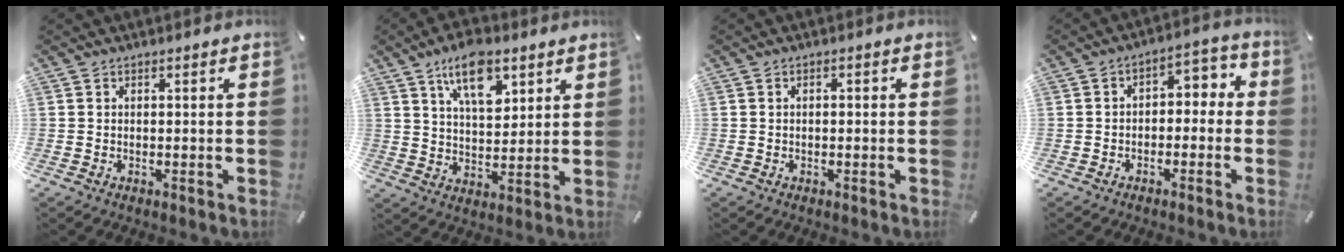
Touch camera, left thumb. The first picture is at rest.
{"total": 11.7, "force": [6.6, 6.0, 7.6], "torque": [-0.116, -0.022, 0.115]}
{"total": 0.8, "force": [-0.2, 0.4, 0.6], "torque": [-0.011, 0.001, -0.005]}
{"total": 4.1, "force": [-1.8, 3.1, 2.1], "torque": [-0.024, 0.011, -0.043]}